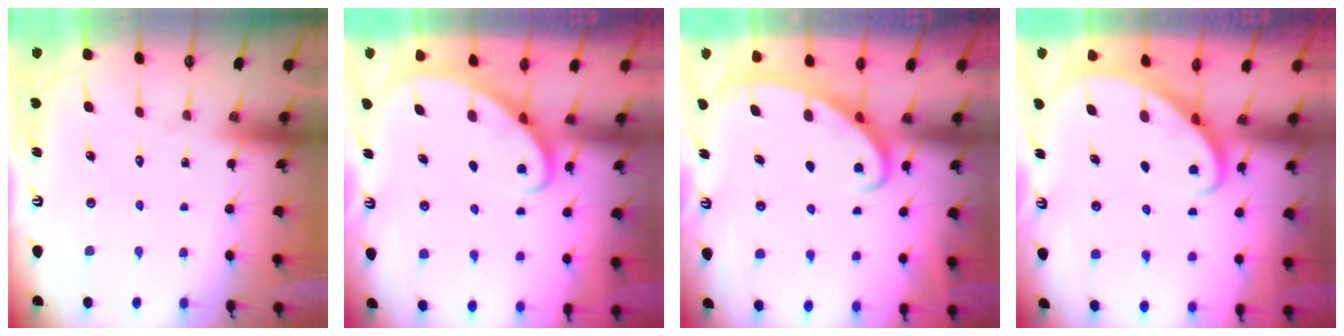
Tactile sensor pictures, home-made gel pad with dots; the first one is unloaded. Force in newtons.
{"total": 2.9, "press": 2.9, "slide": 0.2}
{"total": 2.4, "press": 2.4, "slide": 0.4}
{"total": 2.8, "press": 2.8, "slide": 0.2}